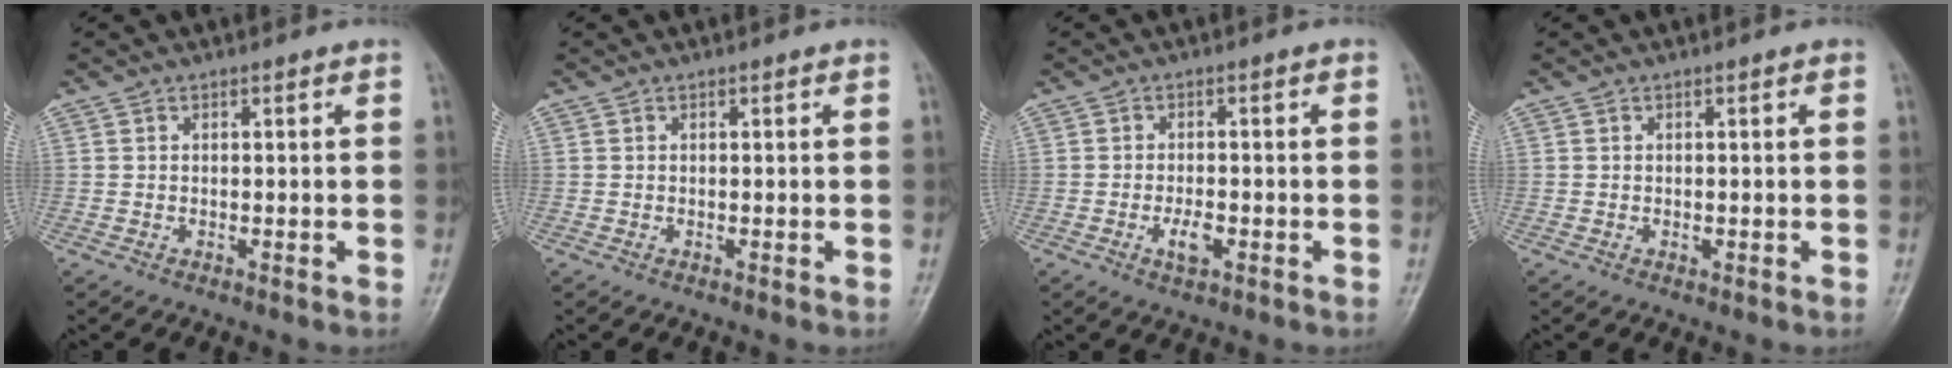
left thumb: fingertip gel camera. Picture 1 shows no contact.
{"total": 0.0}
{"total": 3.4, "force": [-1.3, 1.5, 2.8], "torque": [-0.049, 0.003, -0.021]}
{"total": 0.8, "force": [-0.1, 0.5, 0.6], "torque": [-0.007, 0.007, 0.001]}